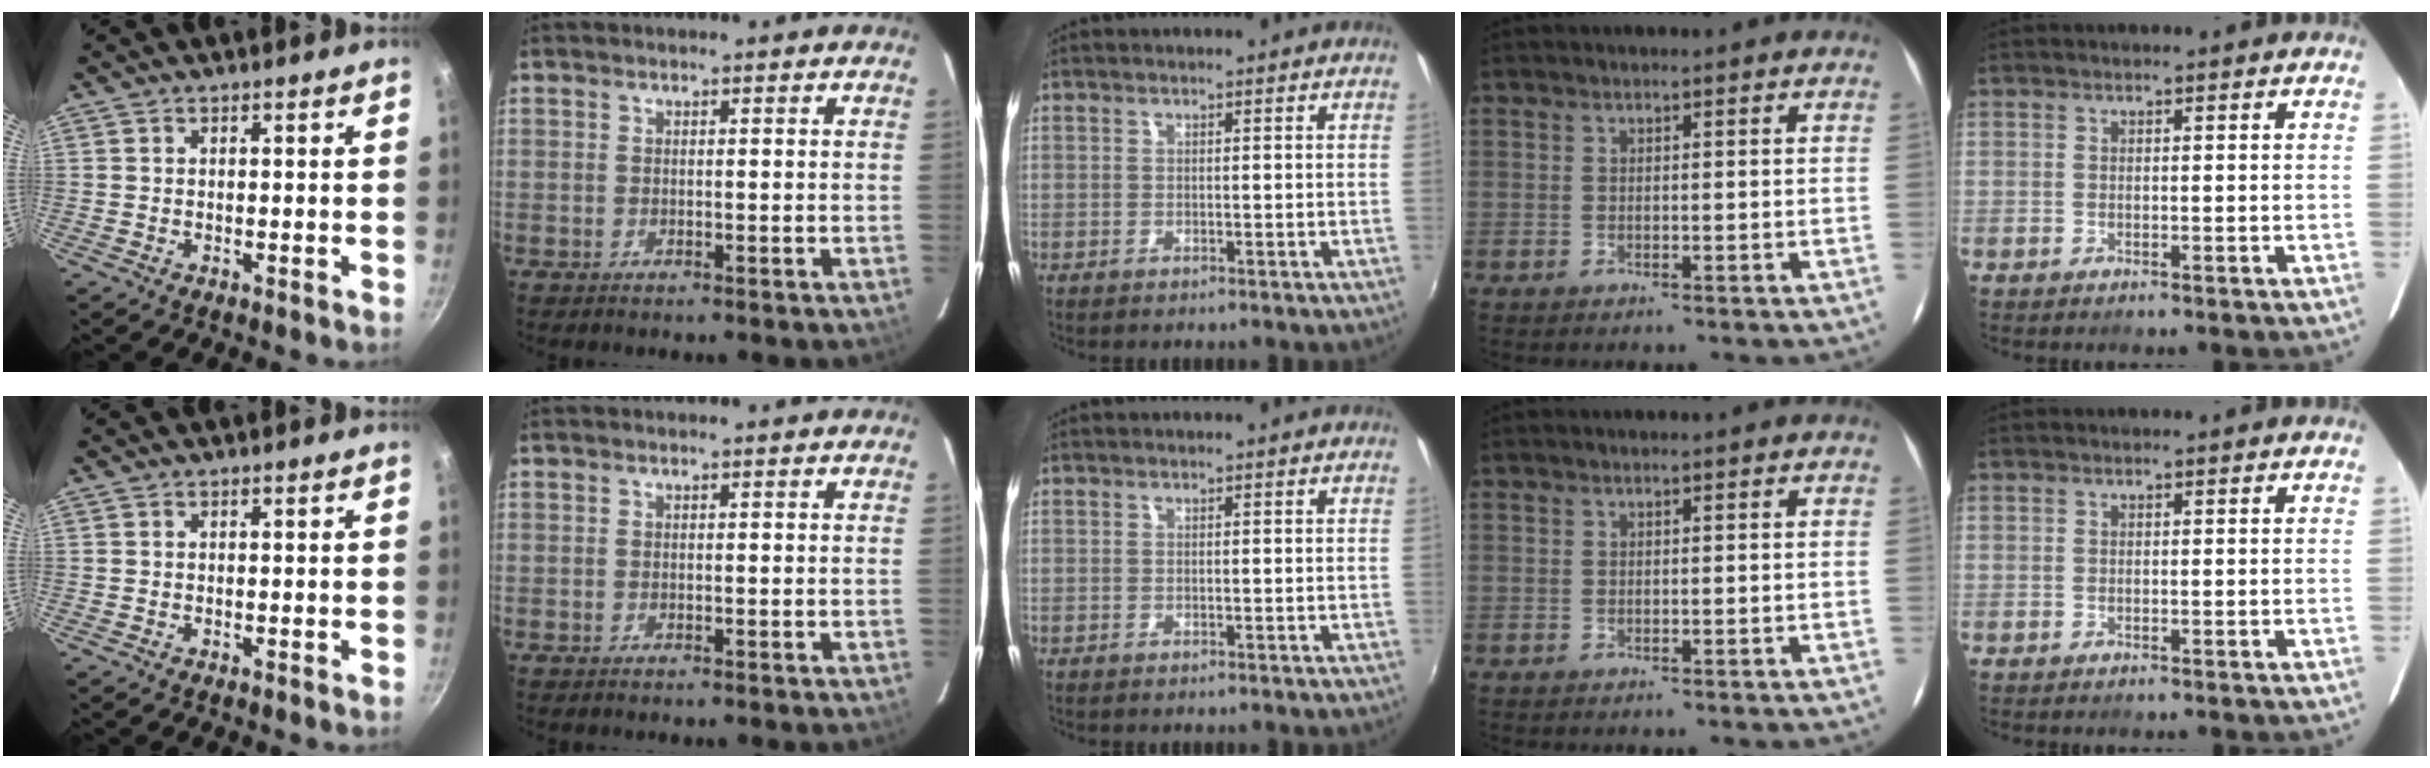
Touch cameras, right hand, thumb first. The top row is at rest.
{}